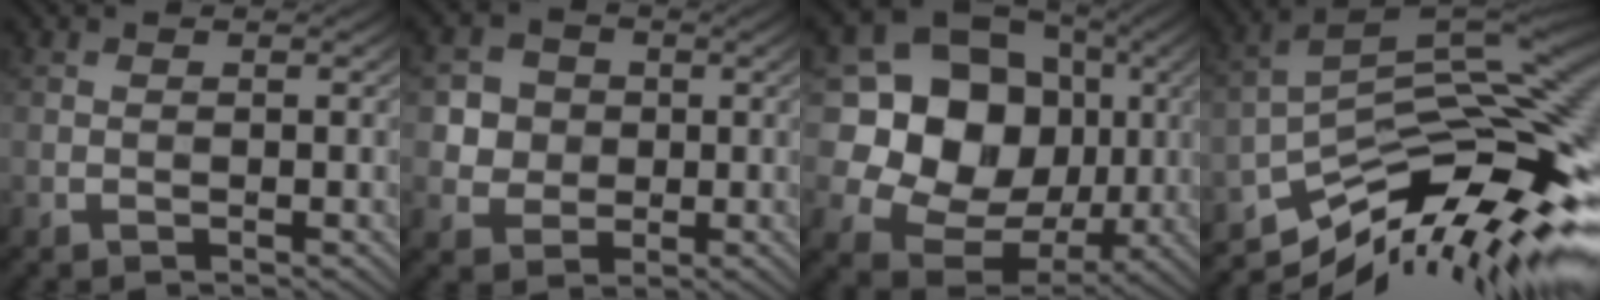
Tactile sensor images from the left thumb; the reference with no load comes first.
{"total": 4.5, "force": [0.4, 4.3, 1.4], "torque": [-0.045, 0.002, -0.004]}
{"total": 16.4, "force": [1.7, 14.1, 8.2], "torque": [-0.195, 0.002, 0.027]}
{"total": 14.5, "force": [-6.2, 5.4, 11.9], "torque": [-0.181, 0.000, -0.112]}